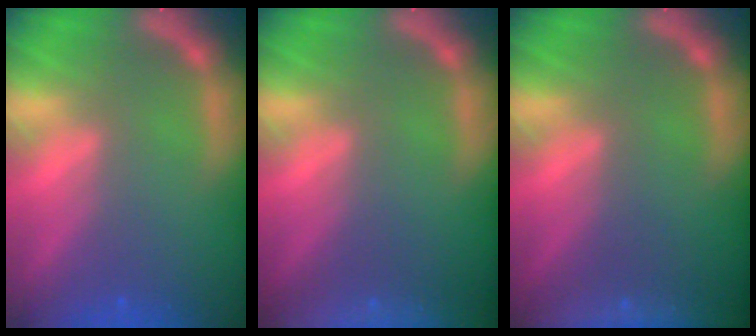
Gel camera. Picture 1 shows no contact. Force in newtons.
{"total": 10.0}
{"total": 9.0}